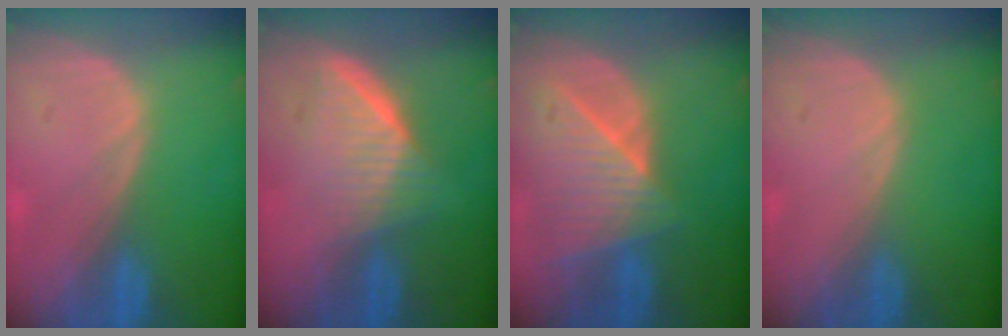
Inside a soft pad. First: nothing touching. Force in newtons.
{"total": 6.8, "press": 6.0, "slide": 3.1}
{"total": 8.8, "press": 7.9, "slide": 3.9}
{"total": 0.0}